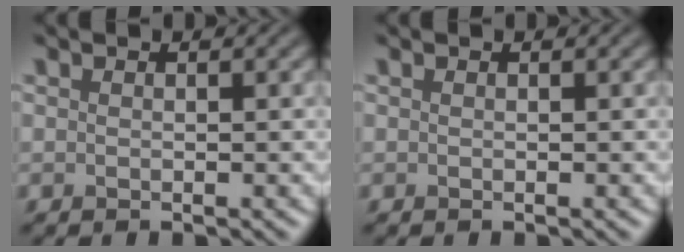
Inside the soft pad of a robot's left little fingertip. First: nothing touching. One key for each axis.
{"total": 0.0}